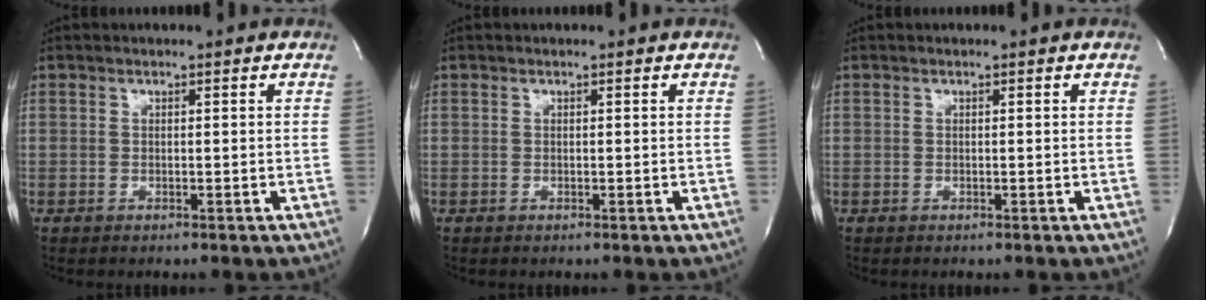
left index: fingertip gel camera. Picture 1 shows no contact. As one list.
[{"total": 0.0}, {"total": 0.0}]